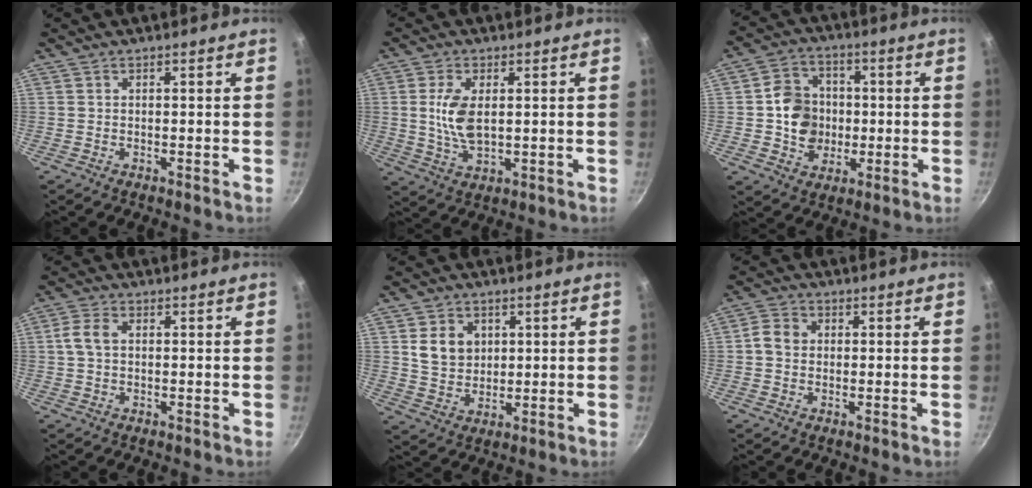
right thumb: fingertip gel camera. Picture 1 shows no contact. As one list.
[{"total": 7.5, "force": [0.9, 3.9, 6.4], "torque": [-0.130, -0.008, 0.023]}, {"total": 11.0, "force": [-0.3, 9.2, 5.9], "torque": [-0.067, 0.014, -0.006]}, {"total": 4.0, "force": [0.5, 2.6, 3.0], "torque": [-0.070, 0.011, 0.006]}, {"total": 7.5, "force": [2.1, 6.1, 3.8], "torque": [-0.037, -0.012, 0.047]}, {"total": 4.1, "force": [0.1, 3.5, 2.2], "torque": [-0.036, 0.011, -0.004]}]